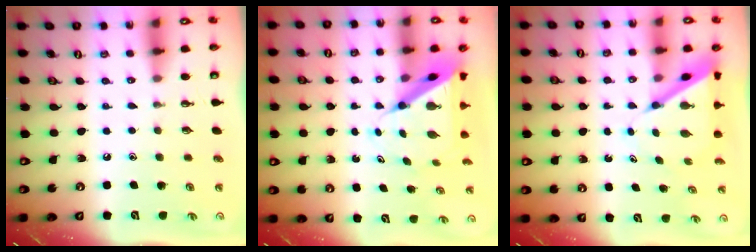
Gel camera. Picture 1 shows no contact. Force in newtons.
{"total": 8.7, "press": 8.7, "slide": 0.8}
{"total": 7.4, "press": 7.4, "slide": 0.7}